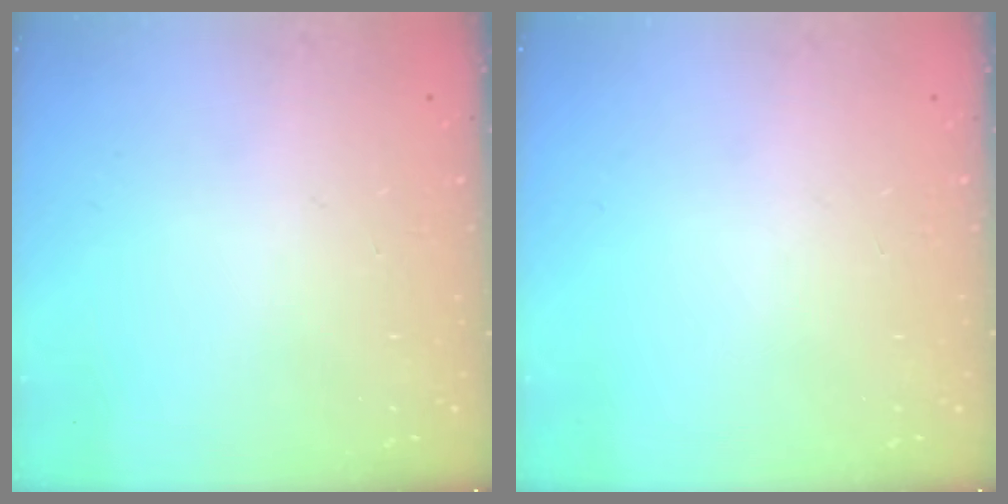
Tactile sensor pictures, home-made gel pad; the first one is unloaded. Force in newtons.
{"total": 0.0}